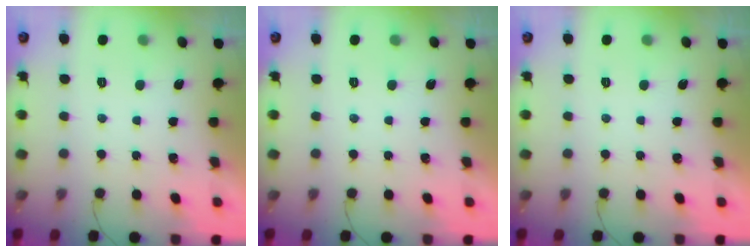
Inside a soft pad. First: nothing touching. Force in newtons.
{"total": 0.0}
{"total": 0.0}